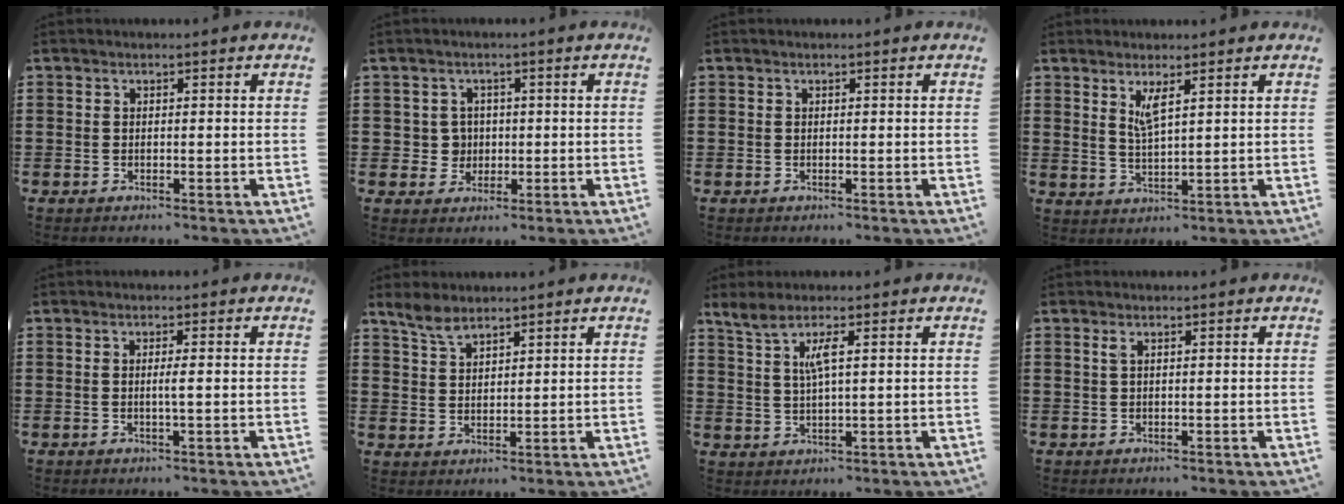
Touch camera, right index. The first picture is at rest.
{"total": 3.2, "force": [-0.1, 3.1, 1.1], "torque": [-0.034, 0.006, -0.004]}
{"total": 0.0}
{"total": 3.3, "force": [2.0, 0.6, 2.6], "torque": [-0.056, 0.001, 0.035]}
{"total": 1.6, "force": [-0.1, -0.2, 1.6], "torque": [-0.030, -0.007, -0.003]}
{"total": 3.7, "force": [2.9, 1.4, 1.8], "torque": [-0.044, 0.003, 0.055]}
{"total": 3.8, "force": [1.6, 0.4, 3.4], "torque": [-0.072, 0.000, 0.027]}
{"total": 0.8, "force": [0.3, 0.1, 0.7], "torque": [-0.016, 0.002, 0.006]}